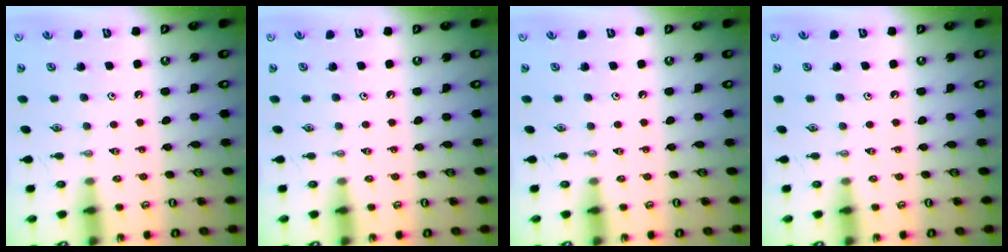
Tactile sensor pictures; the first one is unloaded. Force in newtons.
{"total": 0.0}
{"total": 0.0}
{"total": 0.0}